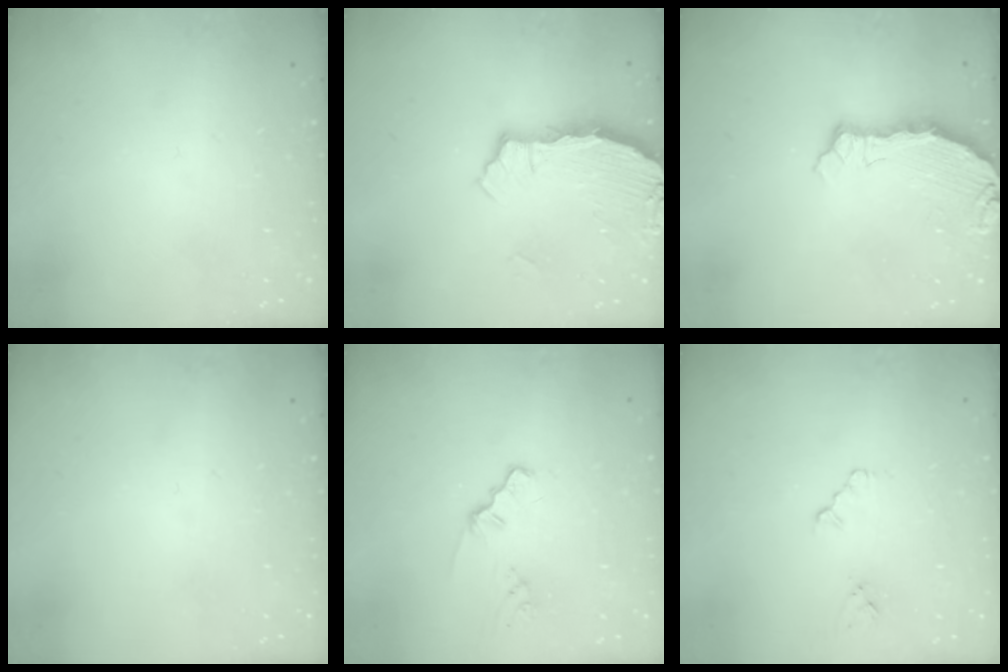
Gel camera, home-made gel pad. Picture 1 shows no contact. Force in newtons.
{"total": 3.7, "press": 3.6, "slide": 0.5}
{"total": 5.8, "press": 5.4, "slide": 2.3}
{"total": 0.0}
{"total": 0.9, "press": 0.8, "slide": 0.2}
{"total": 2.2, "press": 2.2, "slide": 0.4}